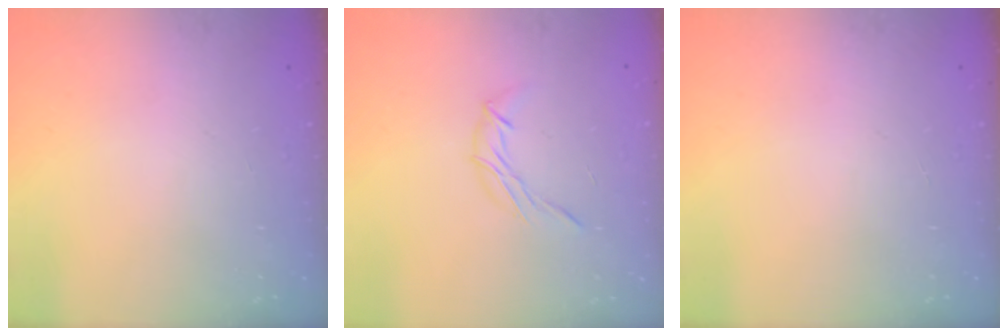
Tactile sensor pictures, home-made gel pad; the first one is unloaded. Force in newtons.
{"total": 6.3, "press": 6.2, "slide": 0.8}
{"total": 0.0}